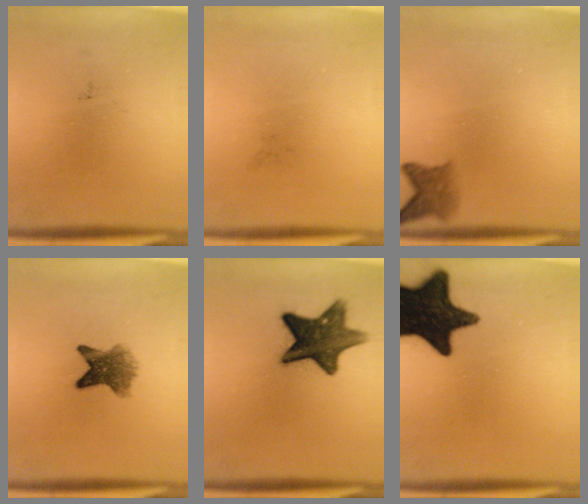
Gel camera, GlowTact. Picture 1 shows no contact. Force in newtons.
{"total": 0.0}
{"total": 2.9}
{"total": 6.0}
{"total": 12.0}
{"total": 18.8}